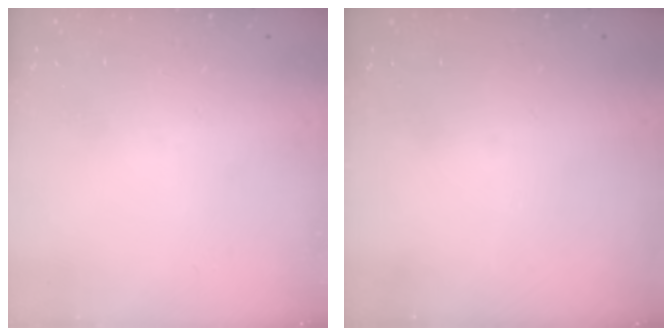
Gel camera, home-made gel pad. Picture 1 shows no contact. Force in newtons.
{"total": 0.0}